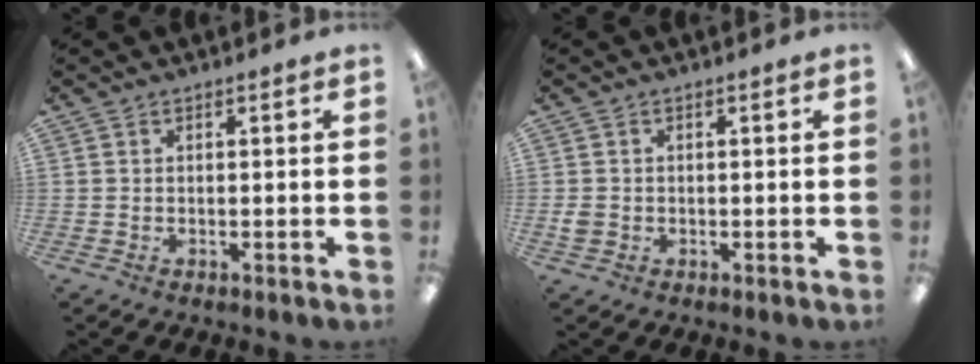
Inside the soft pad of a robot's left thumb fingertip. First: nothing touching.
{"total": 1.9, "force": [-0.1, 1.7, 0.8], "torque": [-0.006, 0.001, -0.004]}